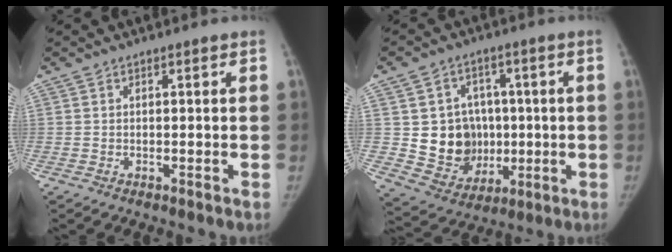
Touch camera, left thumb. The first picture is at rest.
{"total": 12.6, "force": [0.2, 11.3, 5.6], "torque": [-0.044, 0.002, 0.027]}